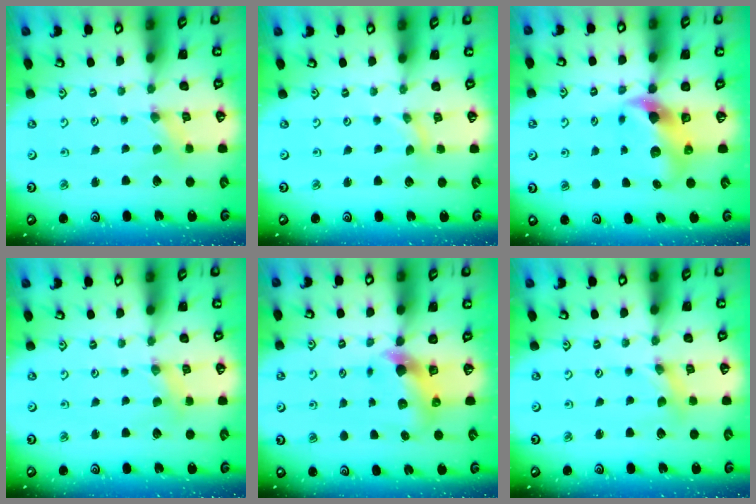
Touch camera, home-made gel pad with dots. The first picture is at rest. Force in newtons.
{"total": 0.0}
{"total": 9.5, "press": 9.4, "slide": 1.7}
{"total": 1.3, "press": 1.2, "slide": 0.3}
{"total": 5.5, "press": 5.4, "slide": 0.7}
{"total": 1.5, "press": 1.4, "slide": 0.3}